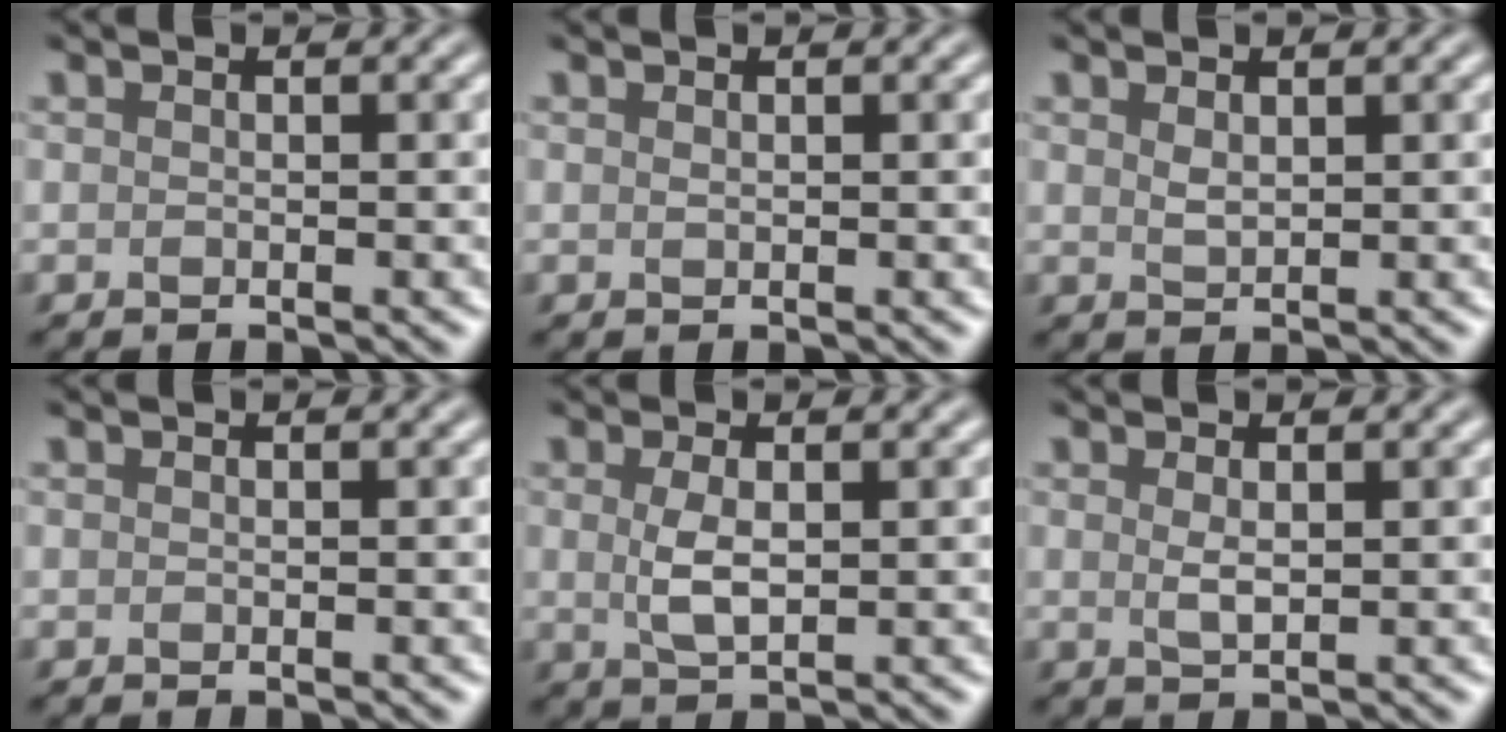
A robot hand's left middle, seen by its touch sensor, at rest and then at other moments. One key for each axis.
{"total": 0.0}
{"total": 0.9, "fx": 0.5, "fy": 0.4, "fz": 0.6, "tx": -0.019, "ty": -0.003, "tz": 0.013}
{"total": 0.0}
{"total": 2.5, "fx": 0.2, "fy": 1.0, "fz": 2.3, "tx": -0.058, "ty": -0.002, "tz": 0.006}
{"total": 1.2, "fx": 0.3, "fy": 0.4, "fz": 1.1, "tx": -0.027, "ty": -0.004, "tz": 0.009}